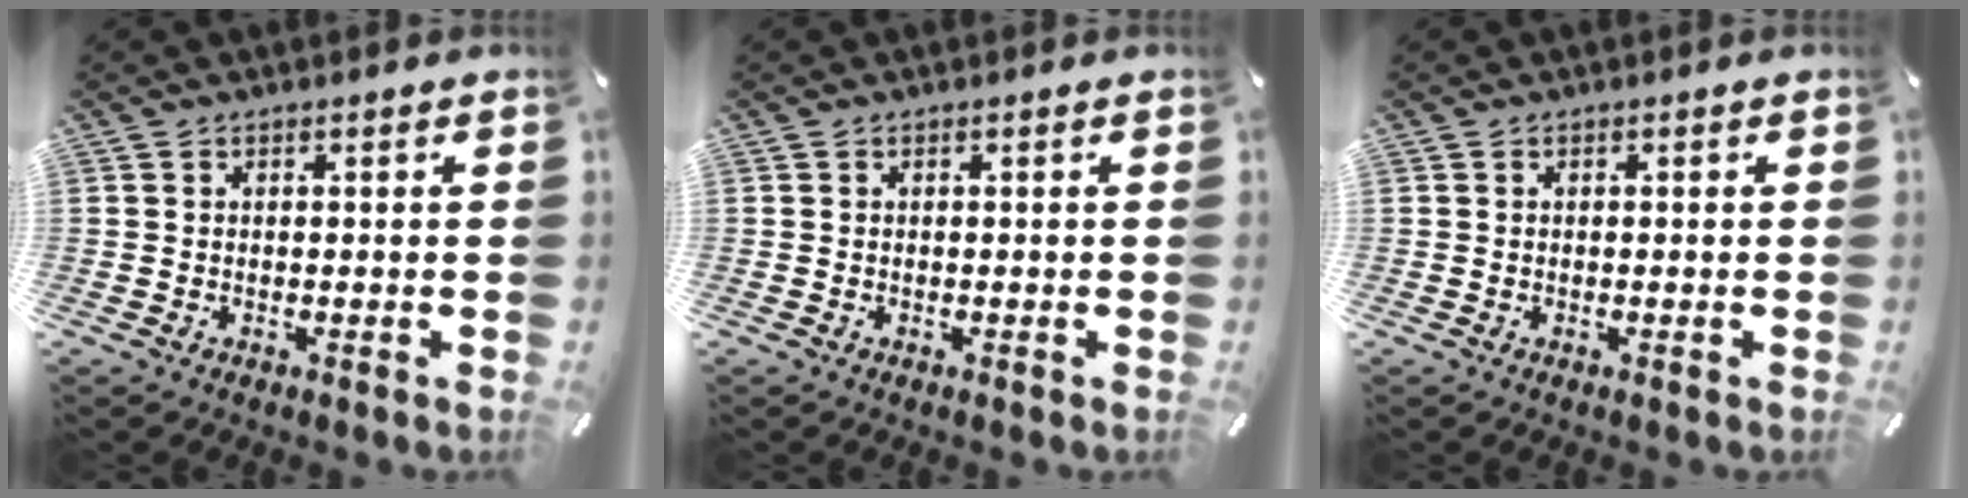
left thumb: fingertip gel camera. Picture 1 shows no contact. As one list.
[{"total": 0.0}, {"total": 0.0}]